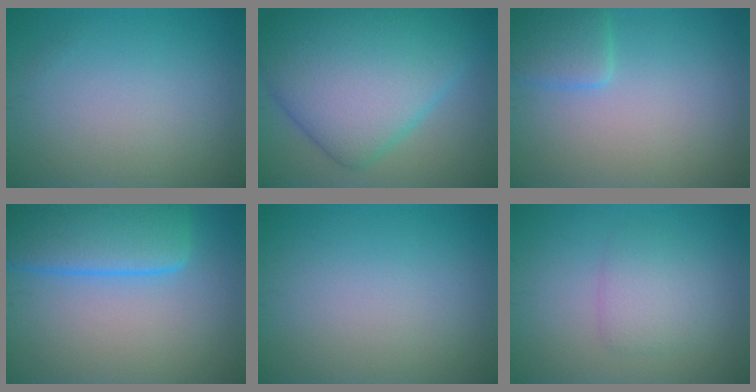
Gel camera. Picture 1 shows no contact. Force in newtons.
{"total": 12.4, "press": 12.4, "slide": 0.2}
{"total": 2.6, "press": 2.6, "slide": 0.1}
{"total": 8.5, "press": 8.5, "slide": 0.7}
{"total": 0.0}
{"total": 2.5, "press": 2.5, "slide": 0.3}